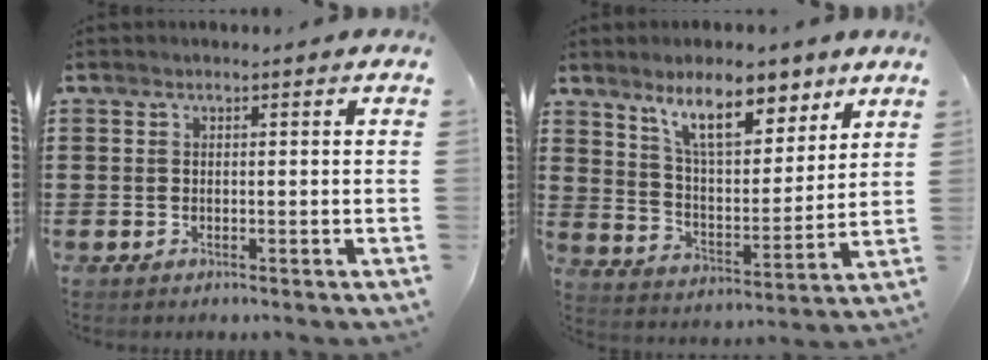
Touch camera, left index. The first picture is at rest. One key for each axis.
{"total": 11.6, "fx": 8.4, "fy": 3.8, "fz": 7.1, "tx": -0.128, "ty": -0.029, "tz": 0.146}